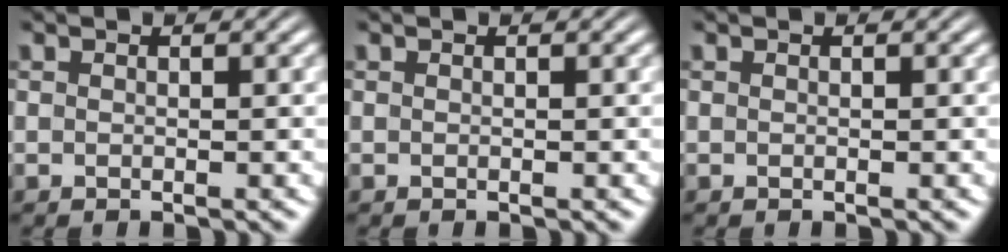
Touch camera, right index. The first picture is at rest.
{"total": 0.0}
{"total": 0.0}